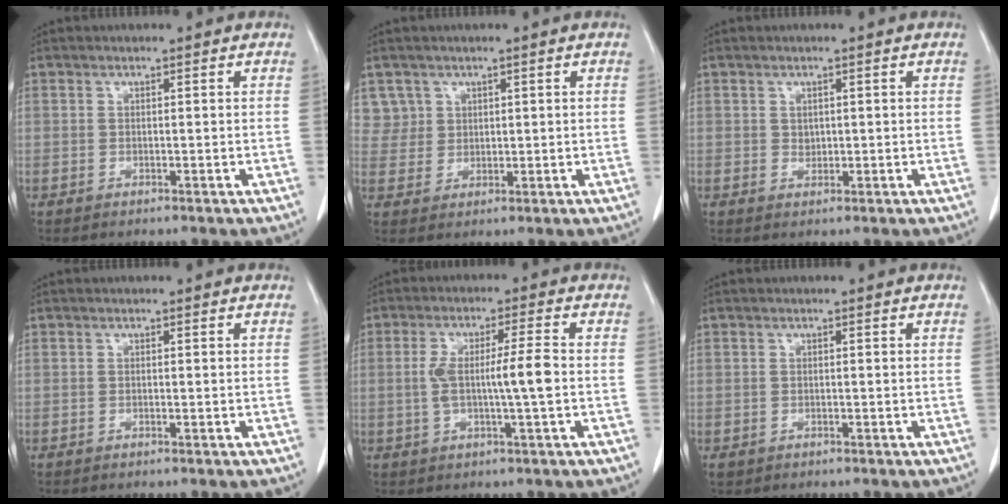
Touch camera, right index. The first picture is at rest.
{"total": 3.9, "force": [2.1, 3.3, -0.5], "torque": [0.025, 0.005, 0.039]}
{"total": 1.2, "force": [0.2, 1.0, 0.6], "torque": [-0.008, -0.001, 0.007]}
{"total": 0.0}
{"total": 6.8, "force": [-0.5, 0.2, 6.8], "torque": [-0.130, 0.008, -0.007]}
{"total": 0.8, "force": [-0.3, 0.8, 0.1], "torque": [-0.003, 0.005, -0.002]}